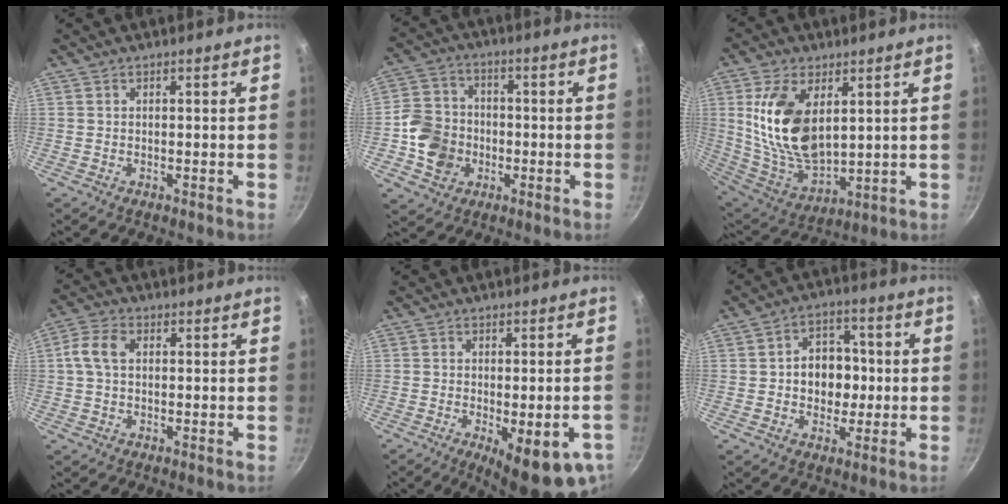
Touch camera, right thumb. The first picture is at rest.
{"total": 10.8, "force": [-2.4, 9.3, 5.0], "torque": [-0.071, 0.020, -0.048]}
{"total": 17.7, "force": [4.3, 9.6, 14.2], "torque": [-0.262, -0.024, 0.098]}
{"total": 5.5, "force": [0.9, 3.6, 4.0], "torque": [-0.088, 0.015, 0.014]}
{"total": 13.7, "force": [-5.8, 4.9, 11.4], "torque": [-0.122, 0.007, -0.063]}
{"total": 9.7, "force": [-0.1, 7.4, 6.2], "torque": [-0.047, 0.016, -0.007]}